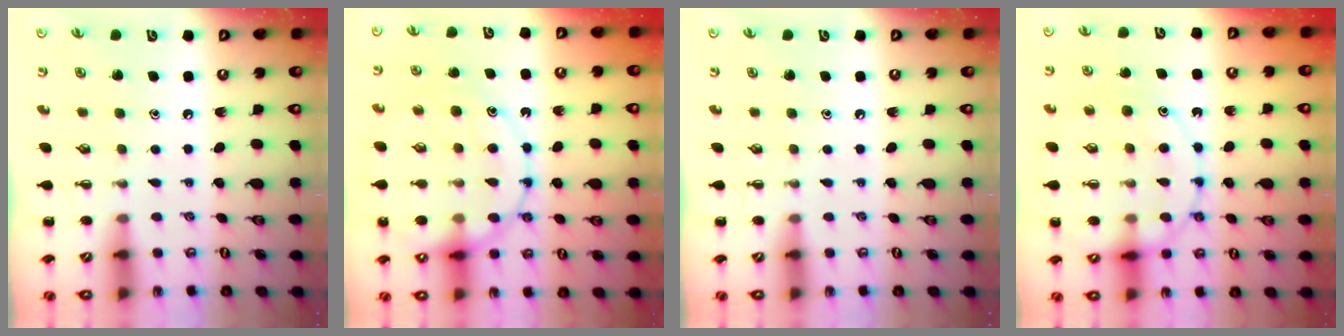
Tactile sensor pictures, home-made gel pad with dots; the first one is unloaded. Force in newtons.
{"total": 18.1, "press": 17.9, "slide": 2.5}
{"total": 0.0}
{"total": 14.9, "press": 14.8, "slide": 1.8}